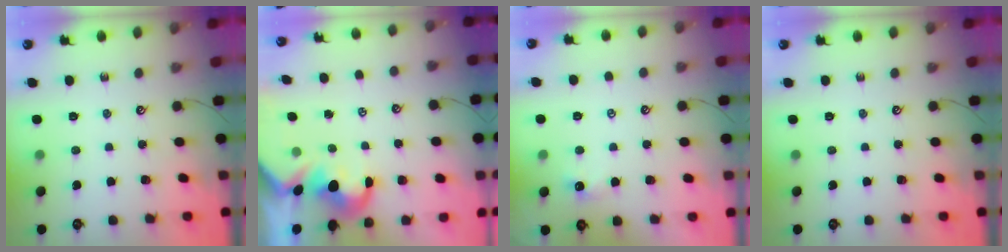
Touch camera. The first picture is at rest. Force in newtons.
{"total": 3.0, "press": 2.8, "slide": 1.1}
{"total": 0.6, "press": 0.3, "slide": 0.5}
{"total": 0.0}